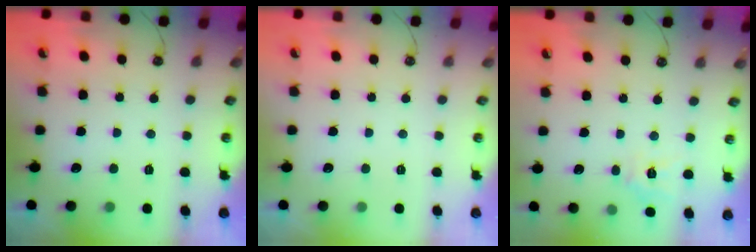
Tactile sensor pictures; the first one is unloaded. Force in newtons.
{"total": 0.0}
{"total": 6.8, "press": 6.7, "slide": 0.4}